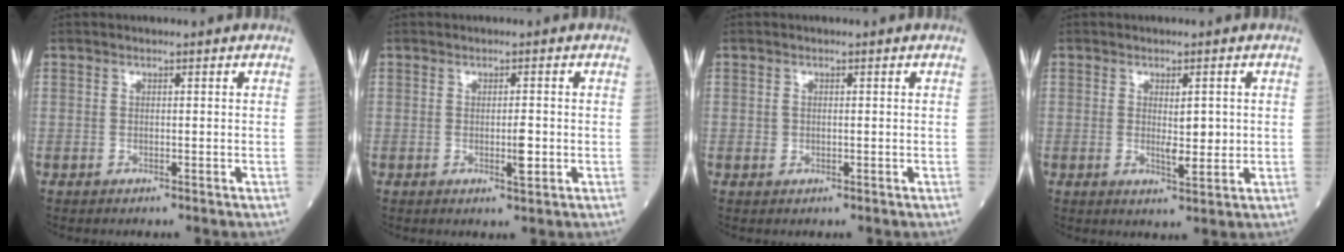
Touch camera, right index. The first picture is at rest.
{"total": 2.4, "force": [-0.4, 0.4, 2.3], "torque": [-0.043, -0.004, -0.005]}
{"total": 0.8, "force": [0.0, 0.7, 0.4], "torque": [-0.011, 0.003, 0.003]}
{"total": 3.8, "force": [0.2, 1.1, 3.6], "torque": [-0.061, -0.007, 0.006]}